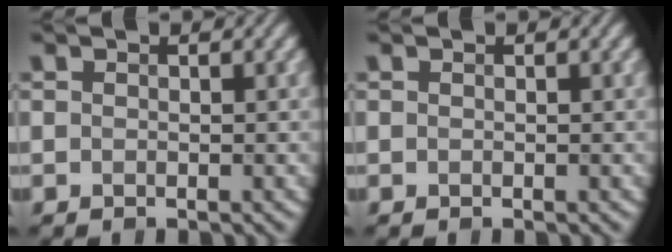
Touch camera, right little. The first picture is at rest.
{"total": 0.0}